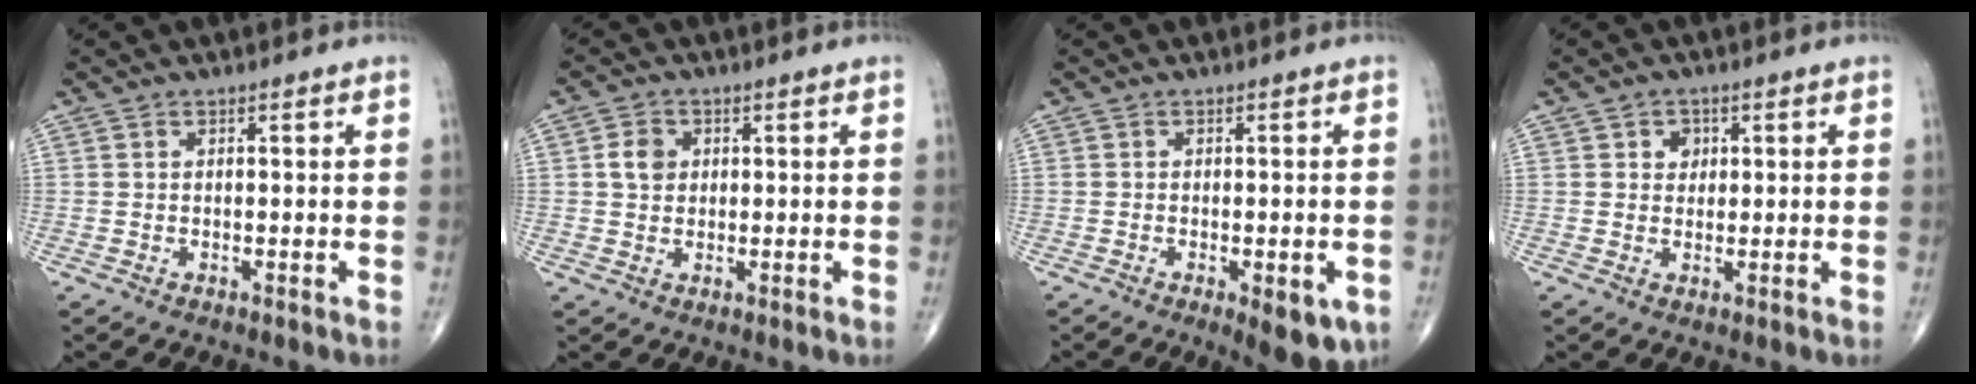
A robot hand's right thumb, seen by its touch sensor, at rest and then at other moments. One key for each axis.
{"total": 3.9, "fx": 0.8, "fy": 3.2, "fz": 2.1, "tx": -0.027, "ty": 0.001, "tz": 0.010}
{"total": 6.9, "fx": -2.7, "fy": 2.6, "fz": 5.8, "tx": -0.061, "ty": -0.002, "tz": -0.029}
{"total": 2.8, "fx": 0.9, "fy": 2.4, "fz": 1.2, "tx": 0.000, "ty": -0.002, "tz": 0.012}